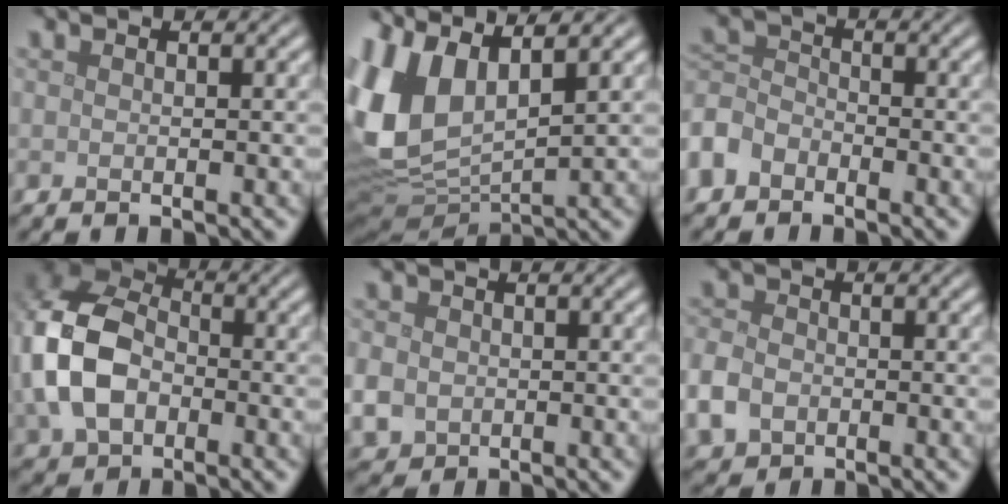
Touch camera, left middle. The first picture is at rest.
{"total": 10.4, "force": [3.1, 5.9, 8.0], "torque": [-0.216, 0.000, 0.061]}
{"total": 3.6, "force": [-2.3, 2.5, 1.1], "torque": [-0.029, 0.006, -0.065]}
{"total": 10.2, "force": [-1.4, 7.5, 6.8], "torque": [-0.177, -0.004, -0.037]}
{"total": 3.3, "force": [-0.5, 3.0, 1.4], "torque": [-0.035, -0.009, -0.002]}
{"total": 3.3, "force": [-1.3, 2.6, 1.6], "torque": [-0.038, -0.003, -0.031]}